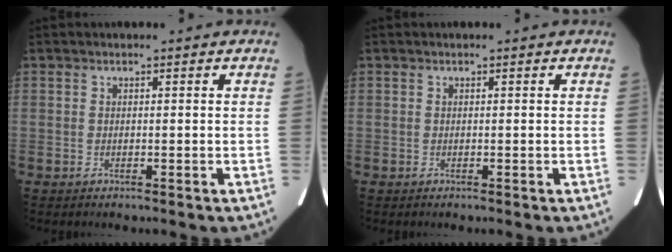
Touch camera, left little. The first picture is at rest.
{"total": 0.0}